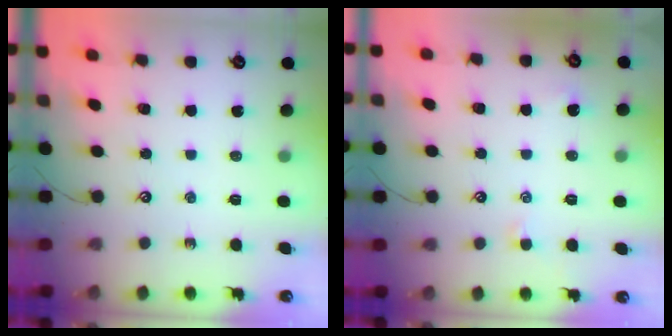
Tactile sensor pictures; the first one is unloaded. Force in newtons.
{"total": 0.7, "press": 0.7, "slide": 0.3}